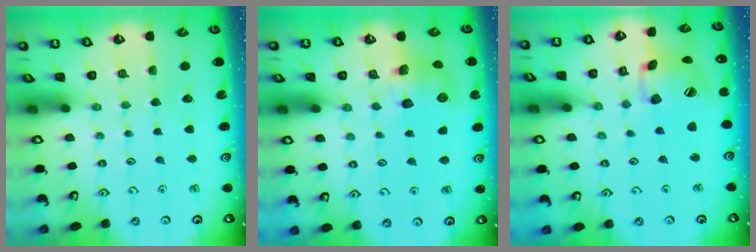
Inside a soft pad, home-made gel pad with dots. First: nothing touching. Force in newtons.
{"total": 8.2, "press": 8.2, "slide": 0.2}
{"total": 15.3, "press": 15.1, "slide": 2.4}